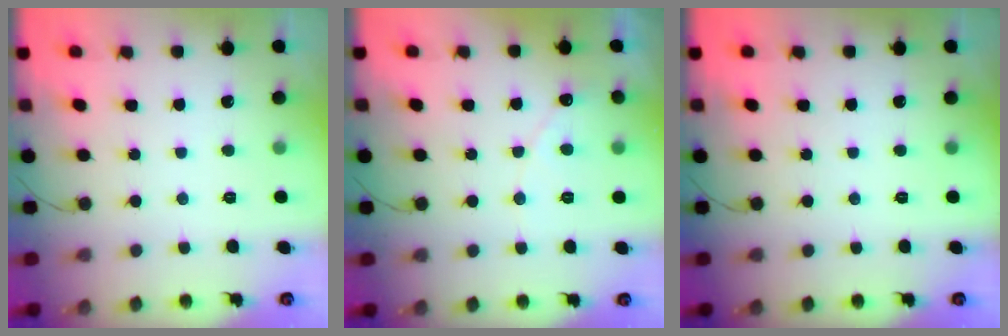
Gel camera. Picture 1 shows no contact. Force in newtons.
{"total": 4.5, "press": 4.5, "slide": 0.4}
{"total": 0.0}